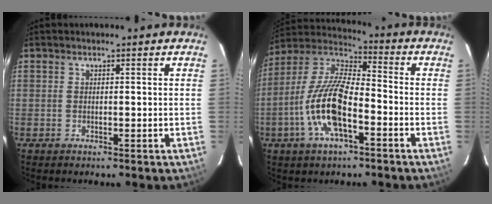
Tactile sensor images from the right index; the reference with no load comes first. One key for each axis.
{"total": 15.0, "fx": -5.6, "fy": 5.3, "fz": 12.9, "tx": -0.266, "ty": -0.003, "tz": -0.111}